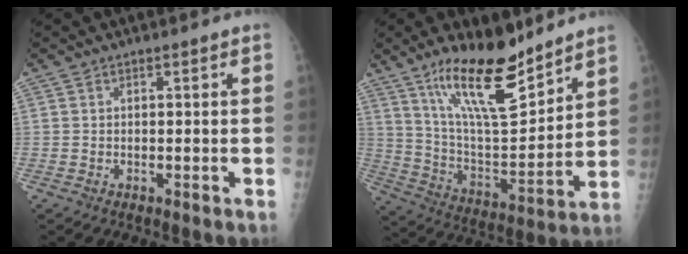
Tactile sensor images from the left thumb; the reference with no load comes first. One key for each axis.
{"total": 19.0, "fx": 13.5, "fy": 5.6, "fz": 12.2, "tx": -0.173, "ty": -0.087, "tz": 0.243}